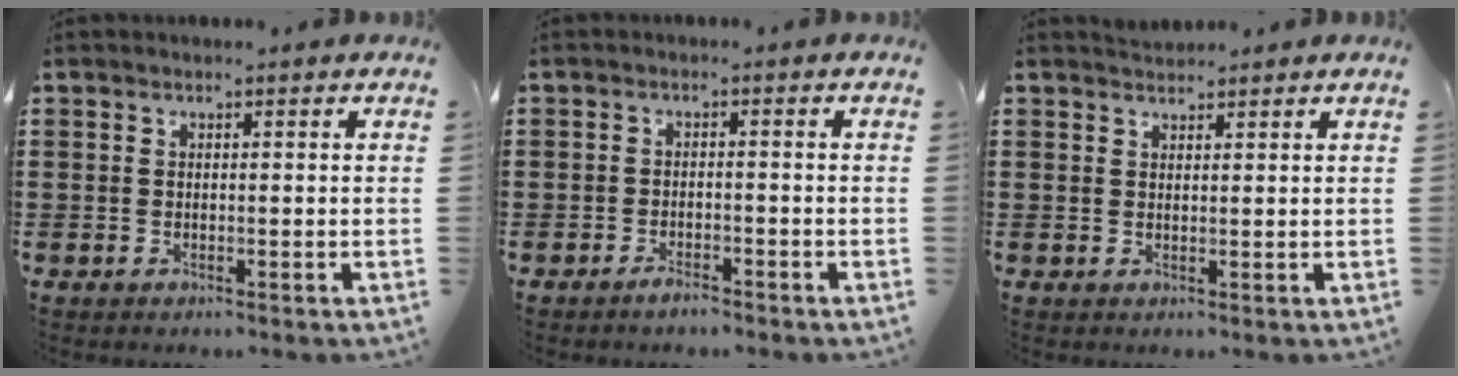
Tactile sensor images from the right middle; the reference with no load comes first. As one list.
[{"total": 1.9, "force": [-1.8, 0.1, 0.8], "torque": [-0.016, -0.004, -0.033]}, {"total": 1.4, "force": [1.4, 0.2, -0.2], "torque": [-0.001, 0.002, 0.027]}]